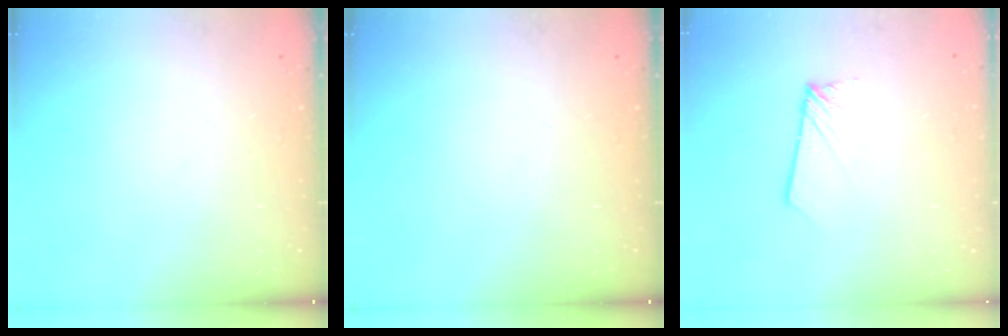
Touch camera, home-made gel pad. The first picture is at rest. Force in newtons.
{"total": 0.0}
{"total": 1.8, "press": 1.8, "slide": 0.1}